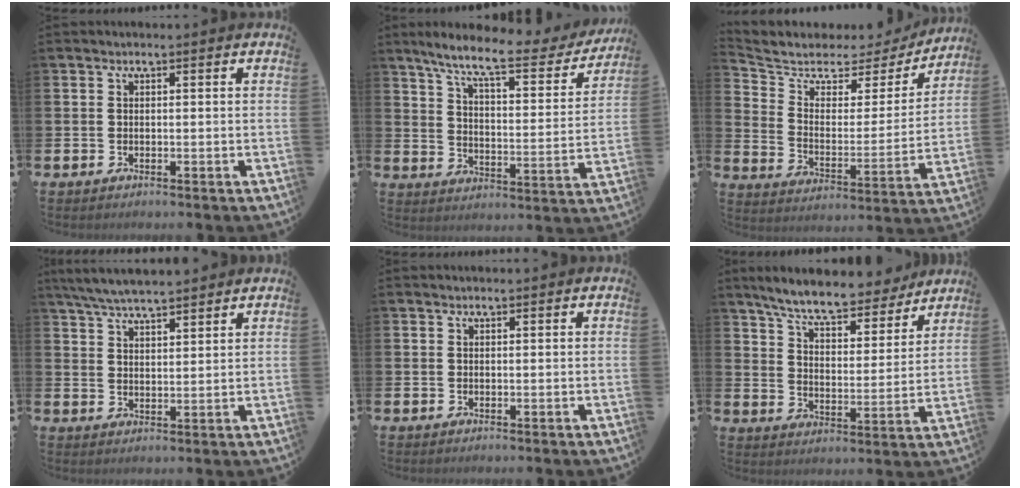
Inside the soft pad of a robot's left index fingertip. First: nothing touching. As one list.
[{"total": 9.1, "force": [7.4, 1.9, 4.8], "torque": [-0.113, -0.043, 0.119]}, {"total": 5.3, "force": [4.5, 2.6, 0.8], "torque": [-0.058, -0.039, 0.069]}, {"total": 5.9, "force": [5.7, 0.5, 1.4], "torque": [-0.051, -0.018, 0.106]}, {"total": 0.5, "force": [0.5, 0.1, 0.1], "torque": [0.000, 0.001, 0.009]}, {"total": 8.4, "force": [7.6, 1.4, 3.2], "torque": [-0.090, -0.045, 0.131]}]